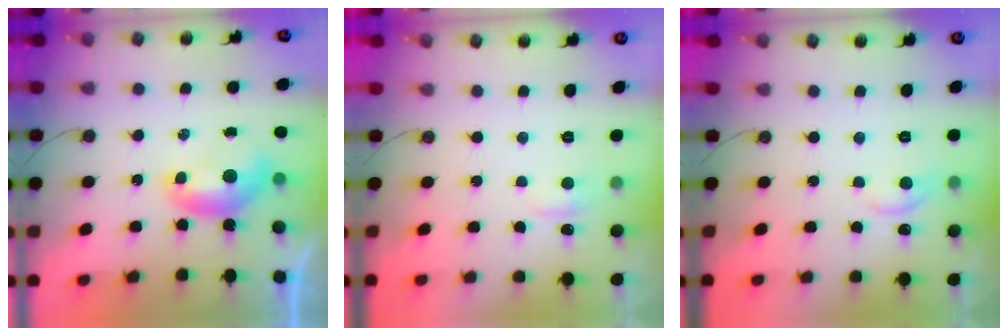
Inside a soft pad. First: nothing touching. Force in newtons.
{"total": 2.5, "press": 2.5, "slide": 0.6}
{"total": 2.2, "press": 2.0, "slide": 0.9}